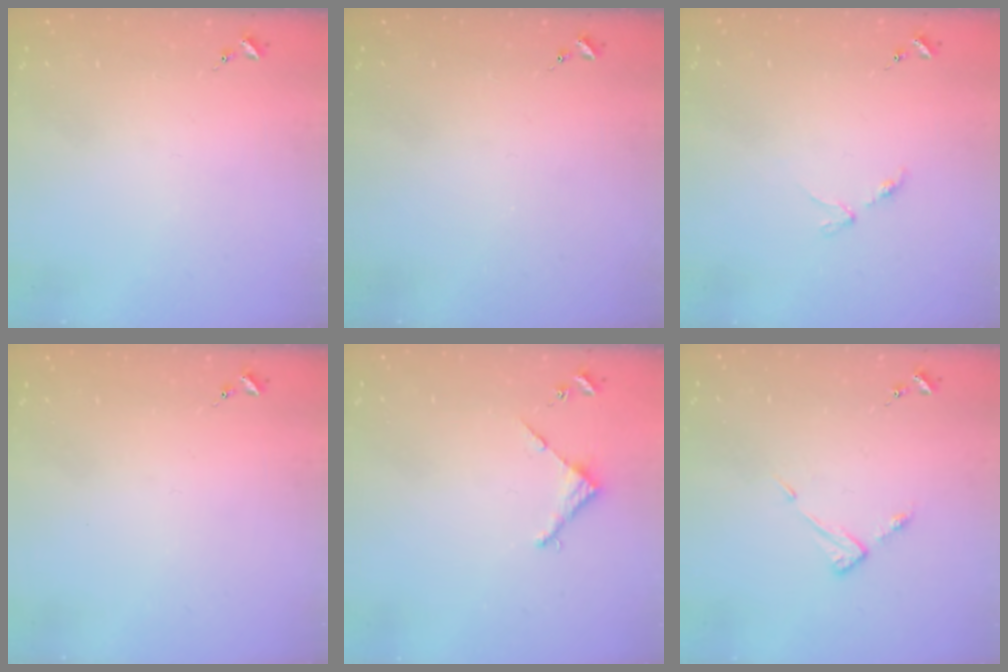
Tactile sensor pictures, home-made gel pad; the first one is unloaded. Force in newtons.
{"total": 0.0}
{"total": 2.8, "press": 2.8, "slide": 0.5}
{"total": 0.0}
{"total": 2.9, "press": 2.8, "slide": 0.2}
{"total": 5.3, "press": 5.3, "slide": 0.4}